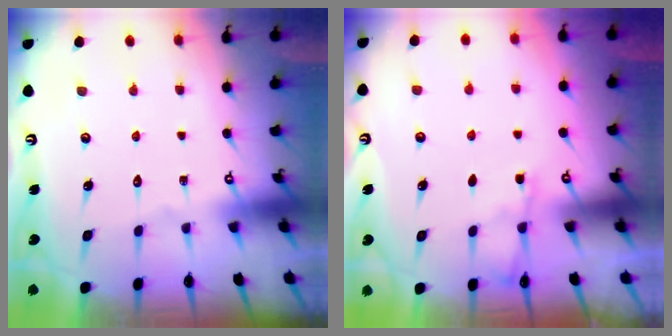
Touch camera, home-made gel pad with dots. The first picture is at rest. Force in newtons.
{"total": 2.6, "press": 2.5, "slide": 0.4}